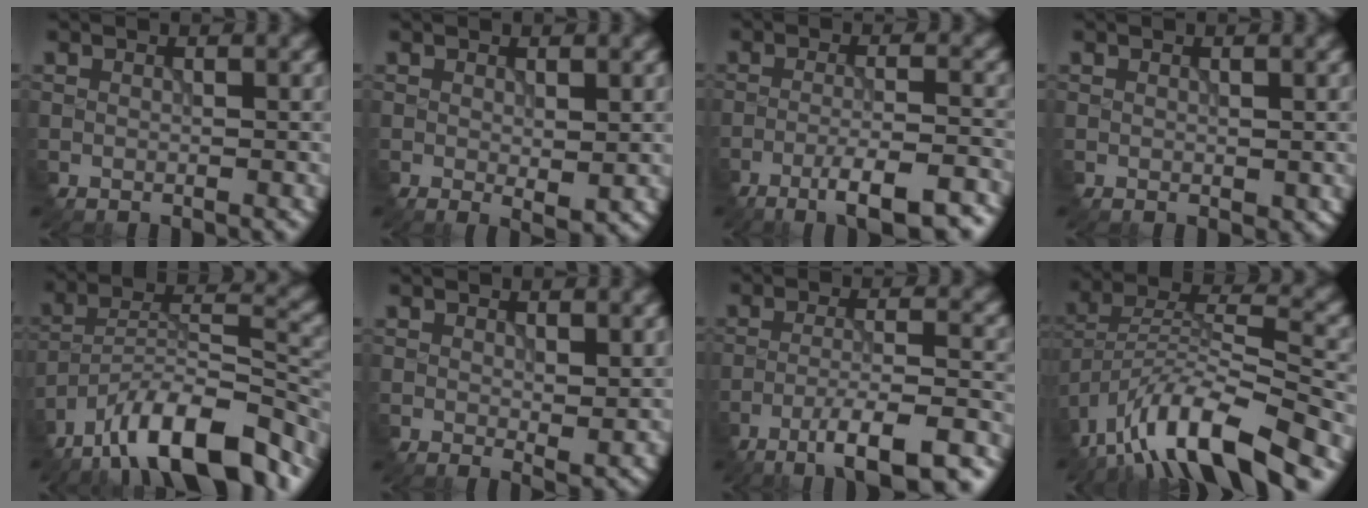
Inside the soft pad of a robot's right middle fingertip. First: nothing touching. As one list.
[{"total": 1.3, "force": [0.2, 0.3, 1.2], "torque": [-0.018, -0.007, 0.007]}, {"total": 6.9, "force": [-4.8, 1.2, 4.9], "torque": [-0.077, 0.006, -0.076]}, {"total": 0.7, "force": [-0.1, 0.5, 0.5], "torque": [-0.008, -0.002, 0.002]}, {"total": 13.2, "force": [-10.0, 4.3, 7.5], "torque": [-0.126, 0.021, -0.178]}, {"total": 1.7, "force": [0.7, 0.6, 1.4], "torque": [-0.019, -0.009, 0.016]}, {"total": 8.9, "force": [-6.0, 1.7, 6.3], "torque": [-0.099, 0.007, -0.096]}, {"total": 12.2, "force": [-8.7, 3.6, 7.8], "torque": [-0.139, 0.007, -0.165]}]